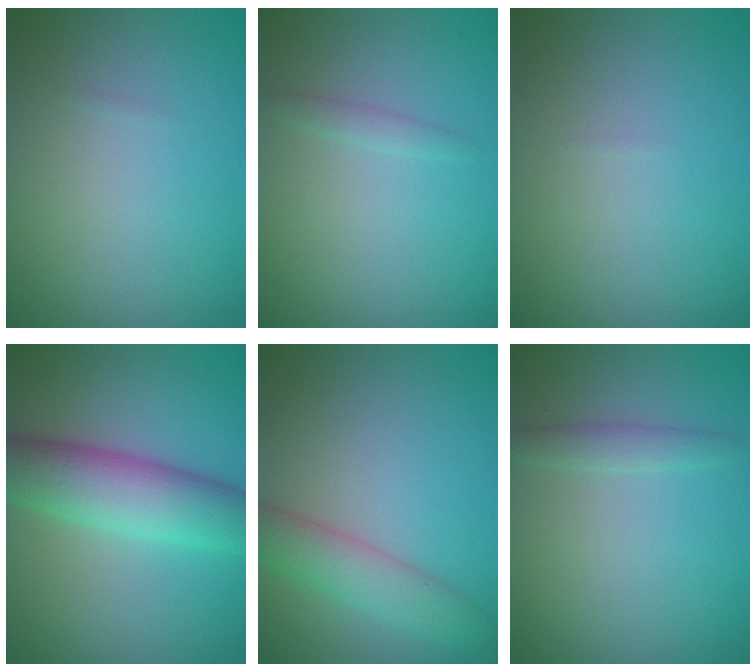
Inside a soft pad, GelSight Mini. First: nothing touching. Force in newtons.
{"total": 1.0, "press": 1.0, "slide": 0.1}
{"total": 0.0}
{"total": 7.5, "press": 7.5, "slide": 0.1}
{"total": 3.8, "press": 3.8, "slide": 0.2}
{"total": 1.5, "press": 1.5, "slide": 0.1}